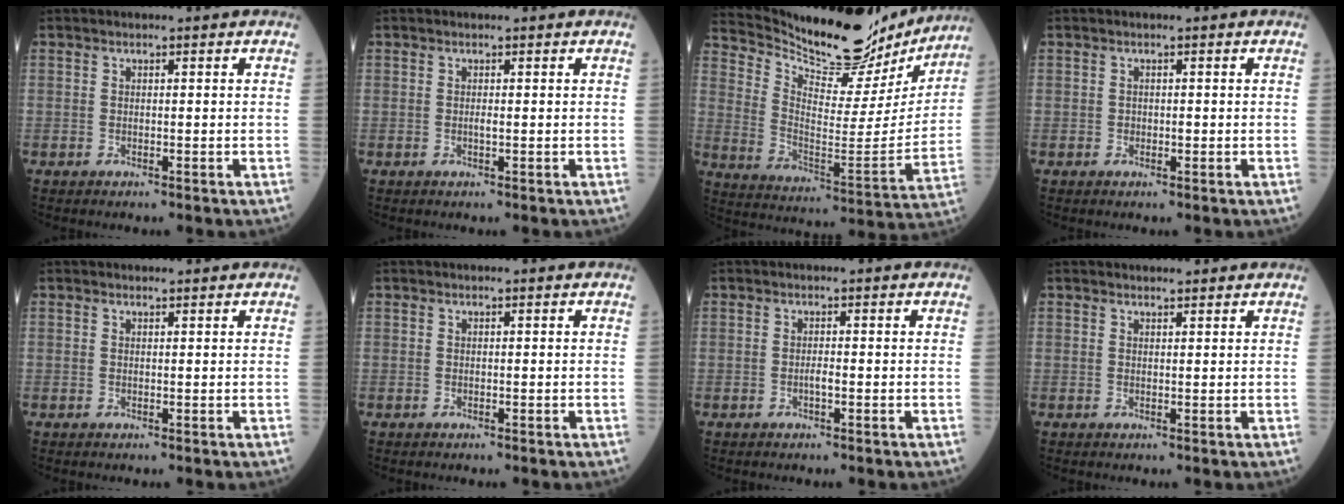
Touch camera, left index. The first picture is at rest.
{"total": 0.5, "force": [0.0, 0.1, 0.5], "torque": [-0.013, -0.001, 0.000]}
{"total": 22.3, "force": [20.3, 5.4, 7.4], "torque": [-0.129, -0.037, 0.297]}
{"total": 0.7, "force": [-0.1, 0.5, 0.4], "torque": [-0.007, 0.001, -0.004]}
{"total": 0.6, "force": [0.6, 0.1, 0.0], "torque": [-0.007, 0.000, 0.009]}
{"total": 0.0}
{"total": 0.9, "force": [-0.3, 0.1, 0.8], "torque": [-0.017, 0.001, -0.007]}
{"total": 1.8, "force": [1.7, 0.4, 0.4], "torque": [-0.010, 0.007, 0.026]}